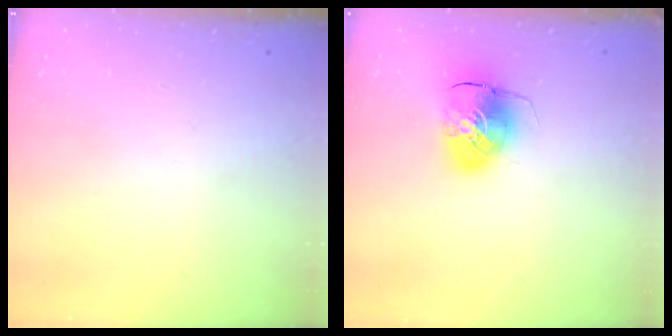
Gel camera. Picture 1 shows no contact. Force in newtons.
{"total": 9.6, "press": 9.4, "slide": 1.7}